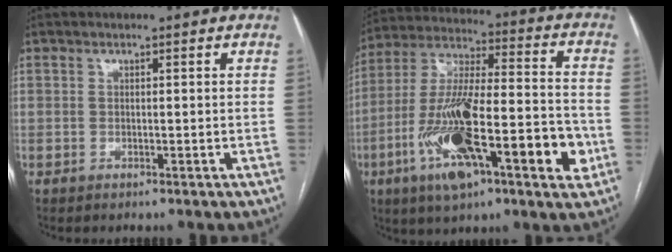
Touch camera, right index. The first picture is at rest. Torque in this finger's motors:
{"motor_torque": [1.32, -0.82, 0.74, 0.21]}